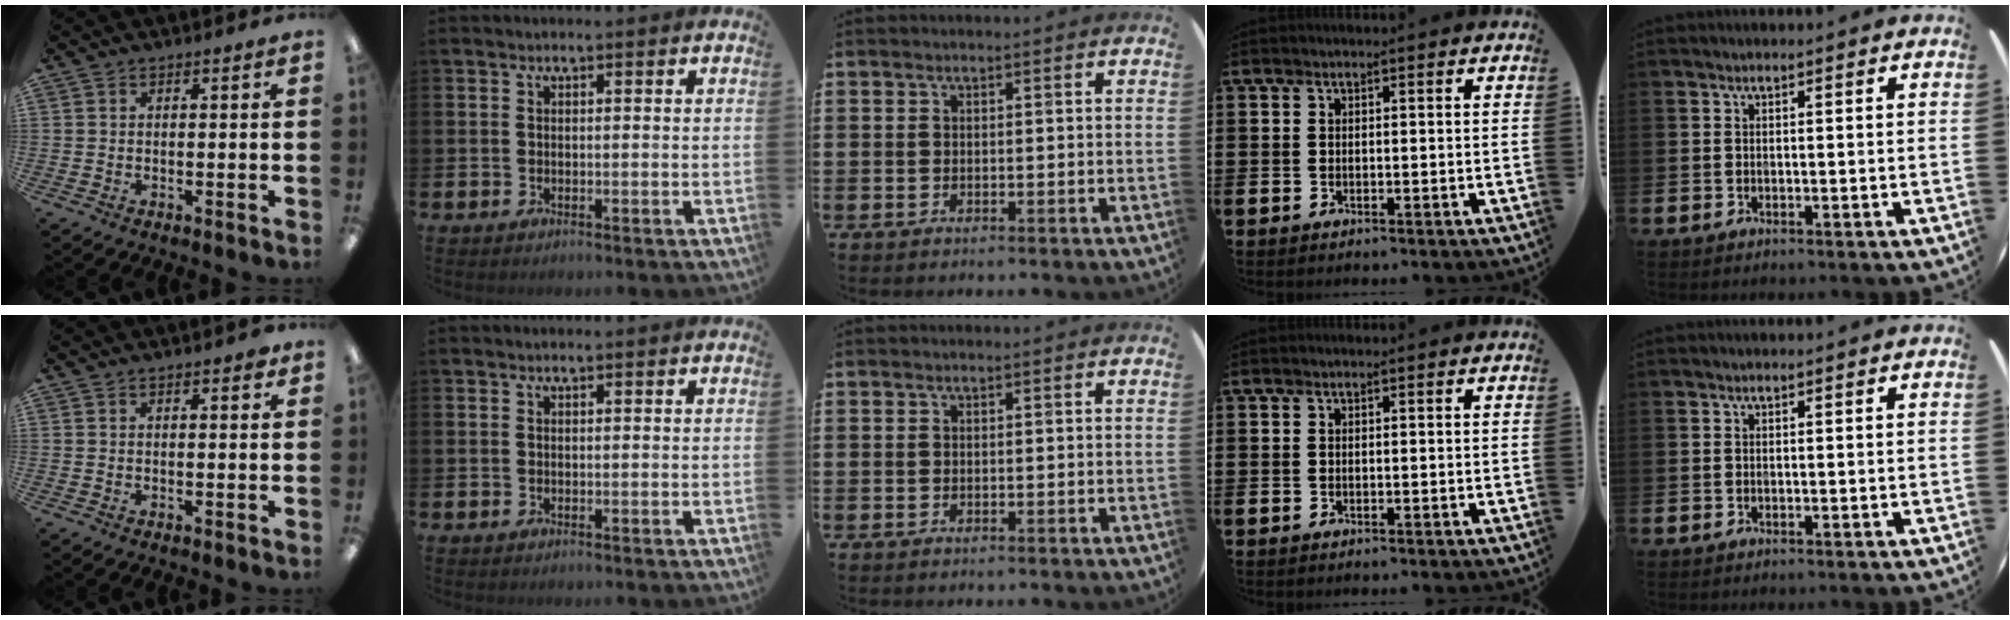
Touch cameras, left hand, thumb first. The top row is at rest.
{"thumb": {"total": 1.5, "force": [1.2, 0.3, 0.9], "torque": [-0.010, -0.003, 0.019]}}